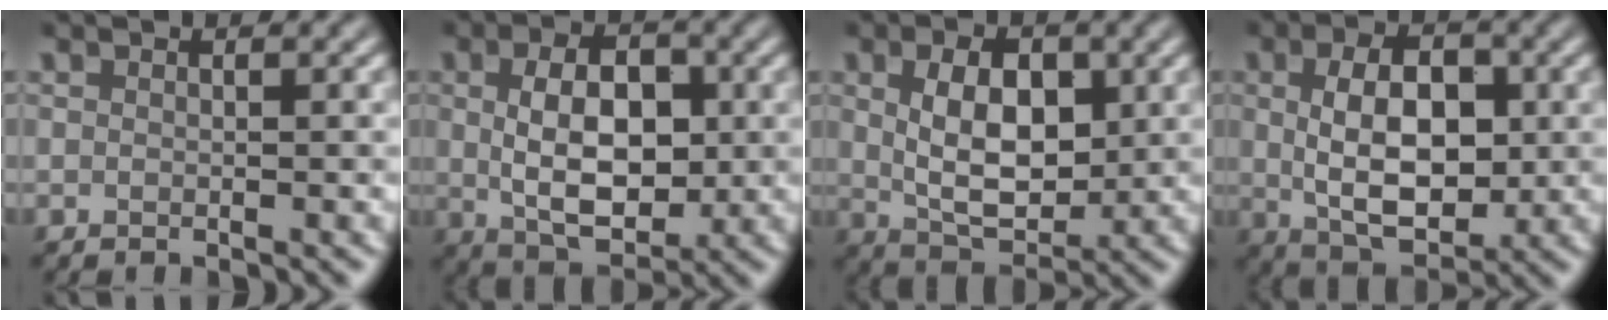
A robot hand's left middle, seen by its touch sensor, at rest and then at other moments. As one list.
[{"total": 7.1, "force": [0.4, 4.3, 5.6], "torque": [-0.100, -0.001, 0.007]}, {"total": 6.2, "force": [0.9, 3.8, 4.9], "torque": [-0.089, -0.003, 0.020]}, {"total": 7.6, "force": [0.4, 4.5, 6.1], "torque": [-0.108, 0.000, 0.007]}]